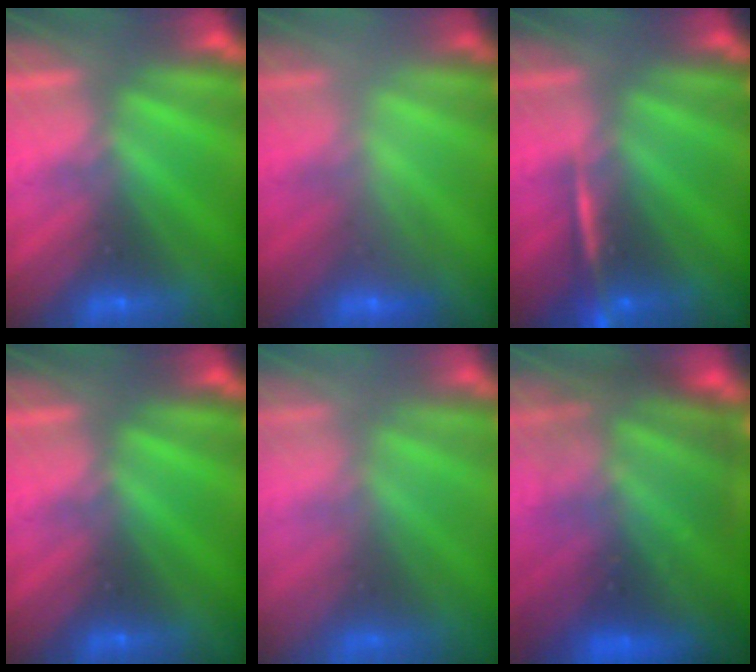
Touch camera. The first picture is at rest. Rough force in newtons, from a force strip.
{"total": 2.1}
{"total": 2.3}
{"total": 0.0}
{"total": 6.0}
{"total": 7.8}